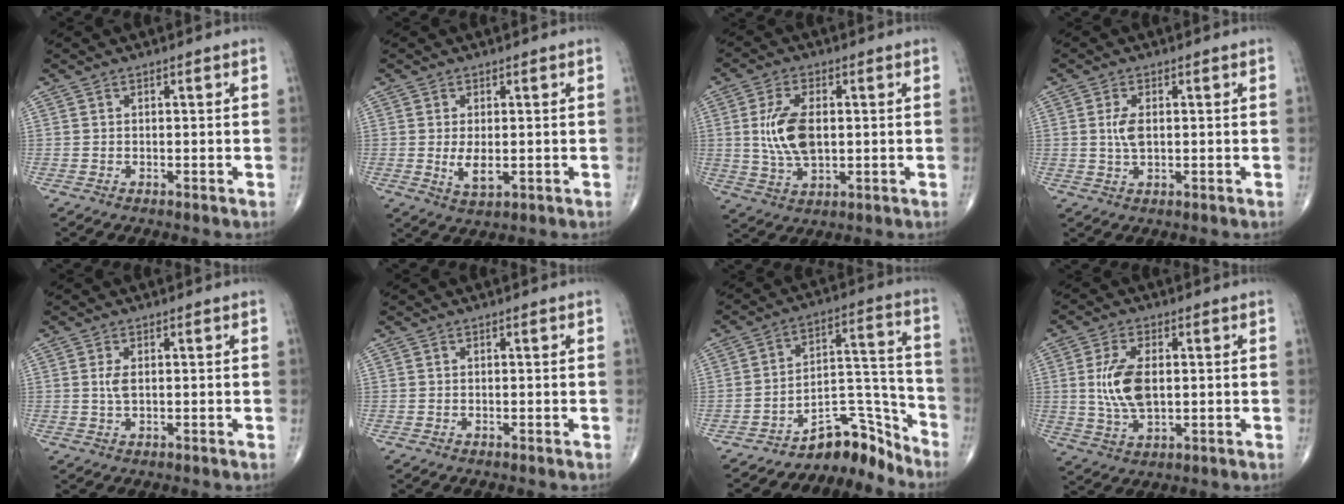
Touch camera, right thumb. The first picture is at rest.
{"total": 3.9, "force": [-0.3, 1.9, 3.4], "torque": [-0.062, -0.011, -0.002]}
{"total": 9.9, "force": [0.8, 5.2, 8.4], "torque": [-0.168, -0.006, 0.022]}
{"total": 3.6, "force": [0.4, 1.8, 3.1], "torque": [-0.068, -0.003, 0.009]}
{"total": 2.2, "force": [0.3, 1.0, 1.9], "torque": [-0.044, -0.001, 0.008]}
{"total": 0.0}
{"total": 10.7, "force": [-9.6, 4.2, 2.1], "torque": [0.004, 0.142, -0.161]}
{"total": 9.3, "force": [0.8, 4.8, 7.9], "torque": [-0.162, -0.006, 0.022]}